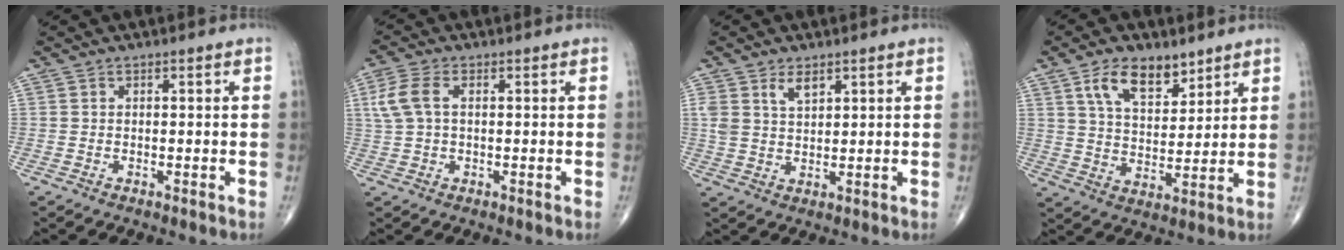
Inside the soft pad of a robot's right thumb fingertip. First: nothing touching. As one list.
[{"total": 5.8, "force": [1.1, 3.3, 4.6], "torque": [-0.119, 0.015, 0.020]}, {"total": 4.3, "force": [2.5, 2.2, 2.6], "torque": [-0.041, -0.013, 0.052]}, {"total": 10.2, "force": [6.2, 5.4, 6.1], "torque": [-0.084, -0.036, 0.115]}]